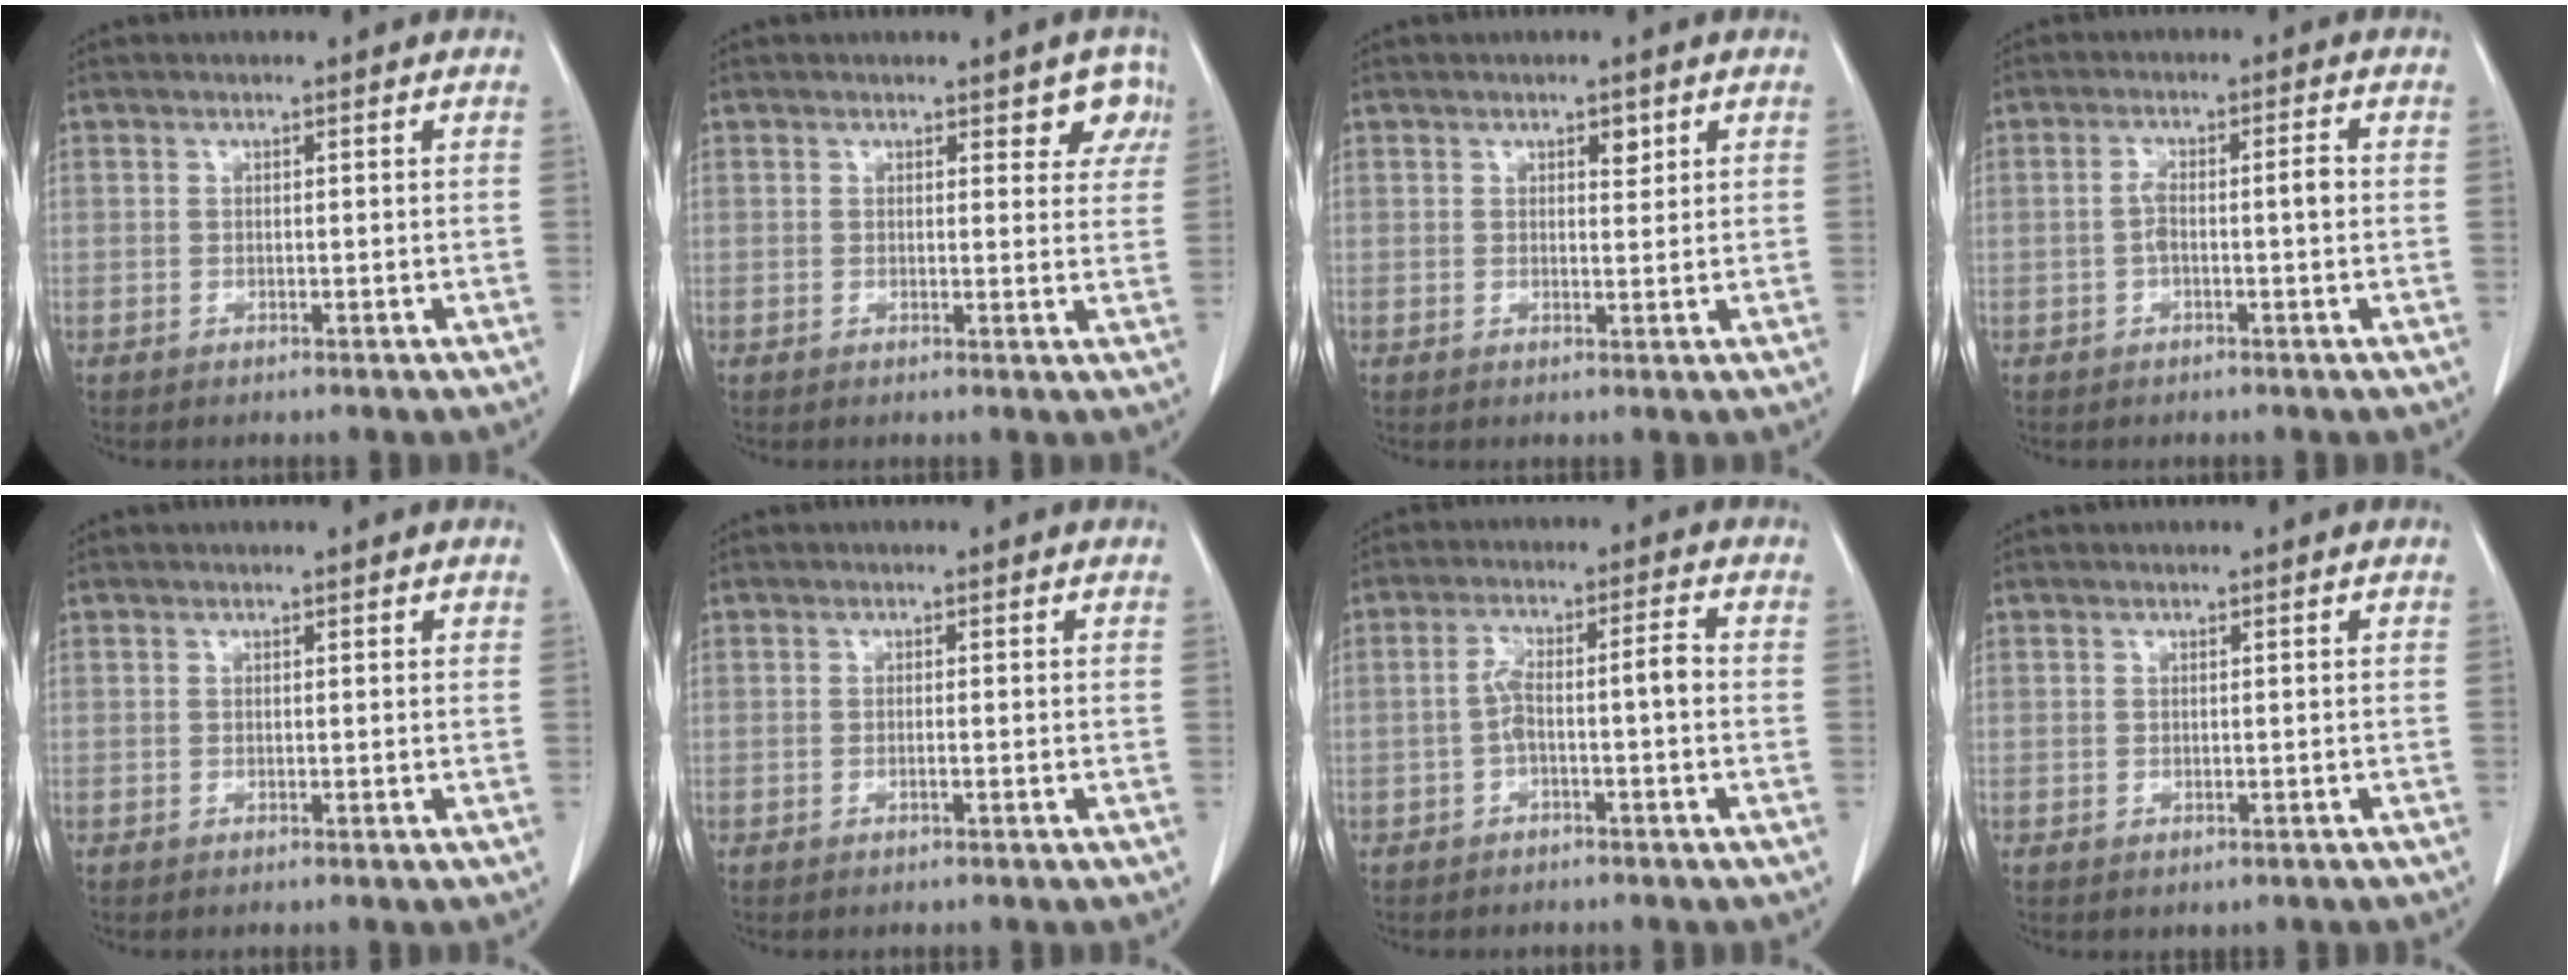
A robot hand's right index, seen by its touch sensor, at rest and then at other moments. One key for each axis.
{"total": 3.8, "fx": 2.3, "fy": 2.0, "fz": 2.2, "tx": -0.004, "ty": 0.003, "tz": 0.020}
{"total": 1.8, "fx": 1.0, "fy": 0.8, "fz": 1.2, "tx": -0.015, "ty": -0.003, "tz": 0.014}
{"total": 4.0, "fx": -0.5, "fy": 0.8, "fz": 3.9, "tx": -0.072, "ty": 0.015, "tz": -0.006}
{"total": 0.0}
{"total": 0.6, "fx": -0.3, "fy": 0.0, "fz": 0.6, "tx": -0.011, "ty": 0.001, "tz": -0.004}
{"total": 5.3, "fx": -1.1, "fy": 0.9, "fz": 5.1, "tx": -0.098, "ty": 0.028, "tz": -0.017}
{"total": 1.1, "fx": -0.2, "fy": 1.0, "fz": 0.1, "tx": -0.003, "ty": 0.005, "tz": 0.001}